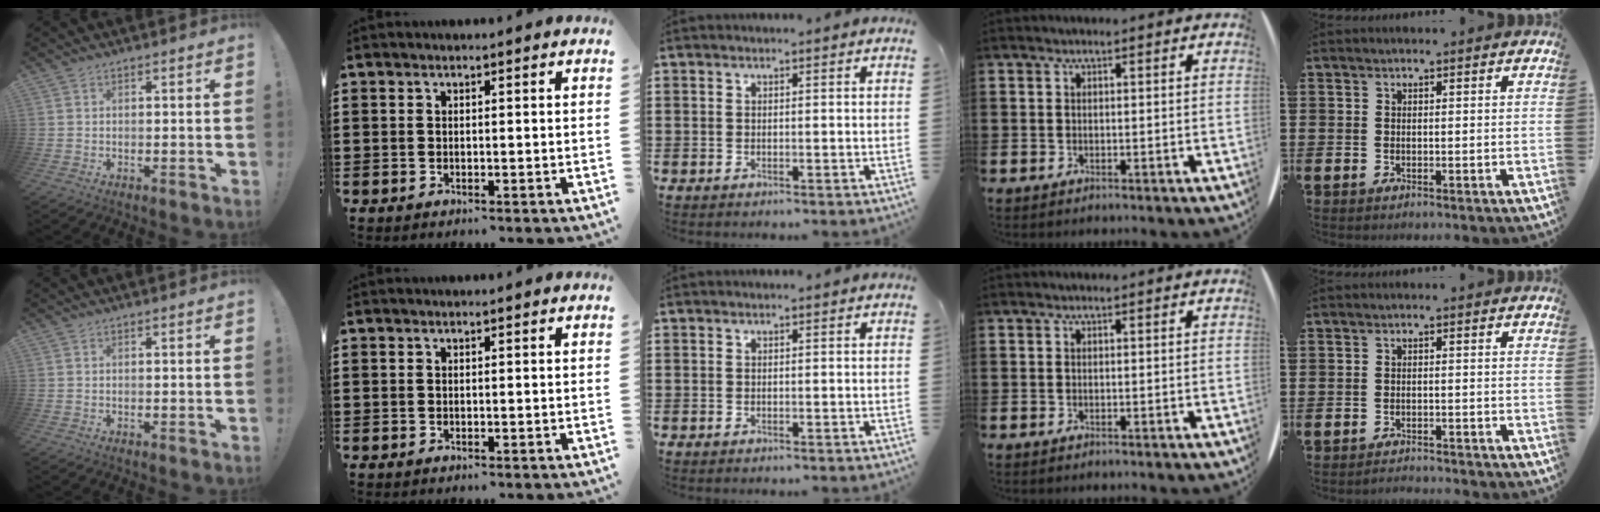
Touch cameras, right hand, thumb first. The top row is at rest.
{"little": {"total": 1.3, "force": [-1.3, -0.1, -0.1], "torque": [-0.001, 0.003, -0.028]}}